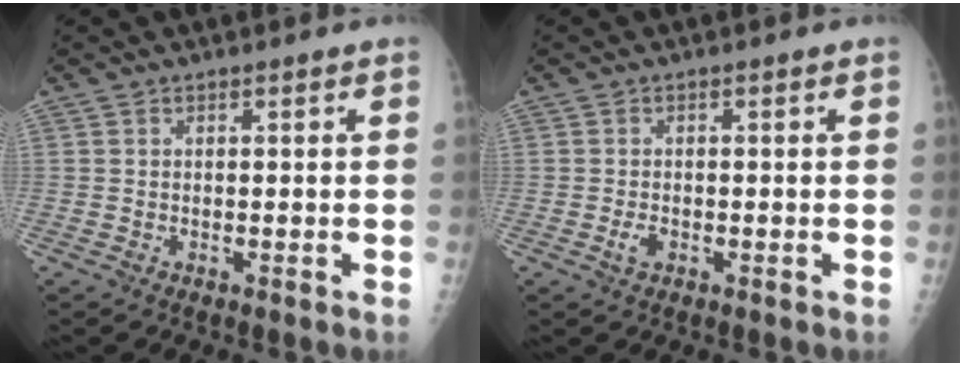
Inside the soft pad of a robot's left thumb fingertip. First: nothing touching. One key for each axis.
{"total": 2.0, "fx": -0.7, "fy": 1.2, "fz": 1.3, "tx": -0.025, "ty": 0.003, "tz": -0.014}